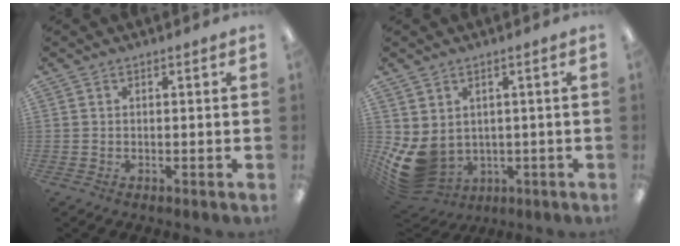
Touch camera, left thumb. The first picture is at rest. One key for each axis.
{"total": 8.1, "fx": -0.1, "fy": 6.5, "fz": 4.8, "tx": -0.126, "ty": -0.022, "tz": 0.006}